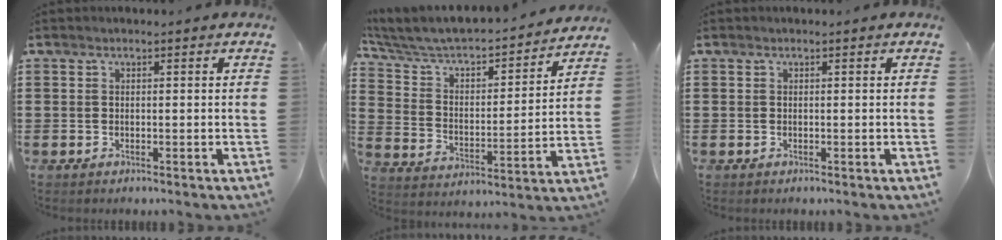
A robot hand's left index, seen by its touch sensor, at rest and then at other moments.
{"total": 5.2, "force": [4.8, 1.5, 1.6], "torque": [-0.059, -0.045, 0.073]}
{"total": 0.0}